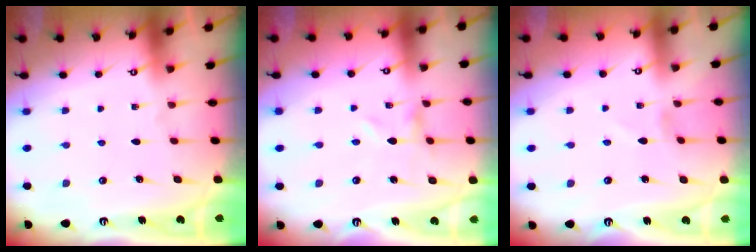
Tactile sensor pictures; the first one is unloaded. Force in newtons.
{"total": 0.0}
{"total": 0.7, "press": 0.7, "slide": 0.2}